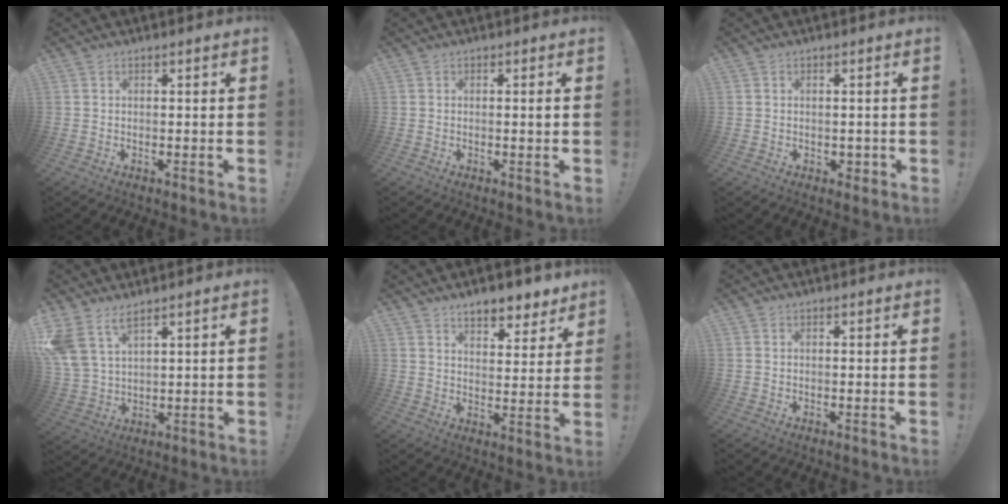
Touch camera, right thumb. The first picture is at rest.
{"total": 1.3, "force": [-0.1, -0.4, 1.3], "torque": [-0.021, 0.000, -0.005]}
{"total": 2.2, "force": [-0.1, 1.9, 1.1], "torque": [-0.005, 0.001, -0.001]}
{"total": 8.7, "force": [6.2, 3.9, 4.8], "torque": [-0.096, -0.031, 0.122]}
{"total": 7.9, "force": [6.6, 2.9, 3.2], "torque": [-0.037, -0.049, 0.120]}
{"total": 0.0}